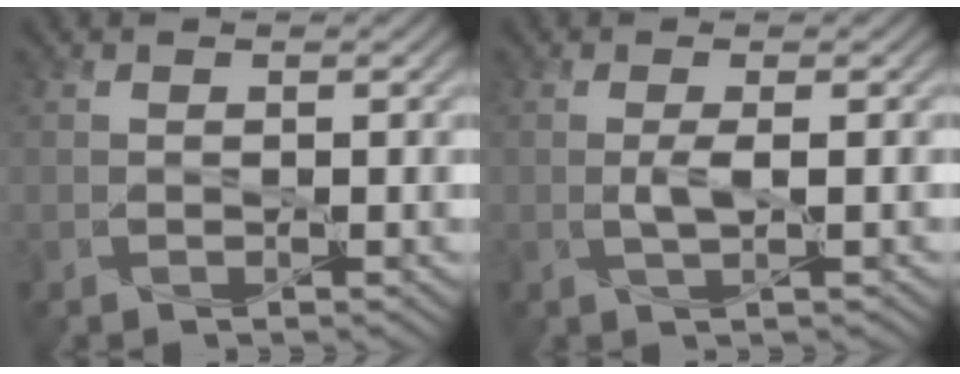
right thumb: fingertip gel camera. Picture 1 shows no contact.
{"total": 1.9, "force": [0.1, 0.3, 1.9], "torque": [-0.042, 0.002, 0.000]}